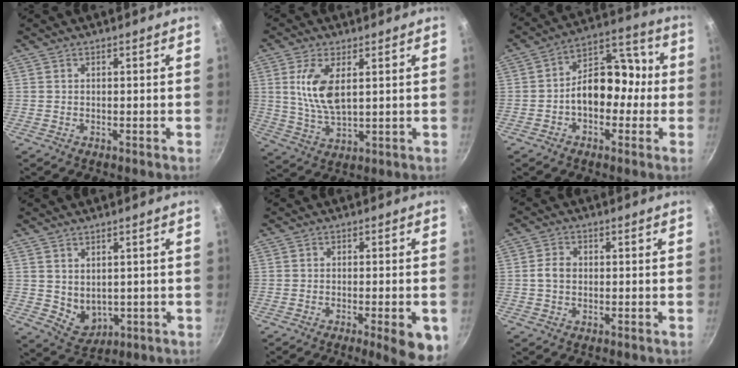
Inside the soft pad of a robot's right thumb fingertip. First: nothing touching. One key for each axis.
{"total": 9.3, "fx": 2.3, "fy": 4.2, "fz": 8.0, "tx": -0.162, "ty": -0.014, "tz": 0.053}
{"total": 12.8, "fx": -1.4, "fy": 8.4, "fz": 9.5, "tx": -0.113, "ty": 0.048, "tz": -0.035}
{"total": 4.9, "fx": 0.4, "fy": 3.7, "fz": 3.3, "tx": -0.038, "ty": -0.014, "tz": 0.028}
{"total": 8.7, "fx": -3.8, "fy": 1.9, "fz": 7.6, "tx": -0.090, "ty": -0.001, "tz": -0.047}
{"total": 3.2, "fx": -0.1, "fy": 2.5, "fz": 2.0, "tx": -0.036, "ty": 0.008, "tz": -0.005}